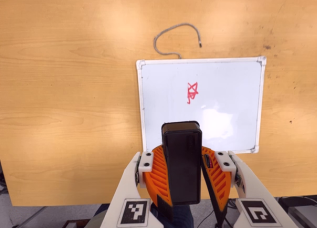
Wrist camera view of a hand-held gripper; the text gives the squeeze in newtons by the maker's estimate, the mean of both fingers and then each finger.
{"total": 10.1, "left": 10.1, "right": 10.0}